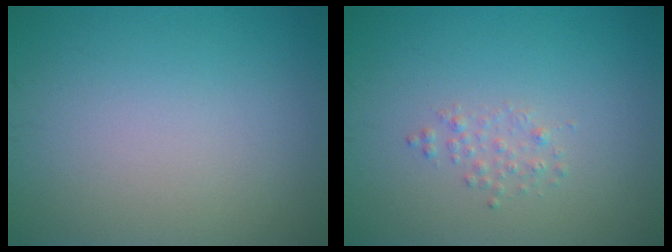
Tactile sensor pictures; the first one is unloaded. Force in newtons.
{"total": 1.0, "press": 1.0, "slide": 0.1}